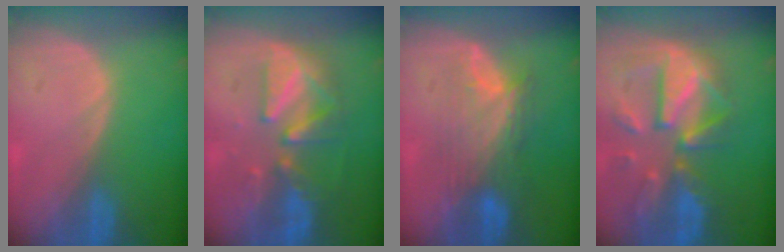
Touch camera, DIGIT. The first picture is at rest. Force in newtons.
{"total": 8.3, "press": 8.1, "slide": 1.9}
{"total": 7.7, "press": 7.4, "slide": 2.2}
{"total": 12.2, "press": 10.6, "slide": 5.9}